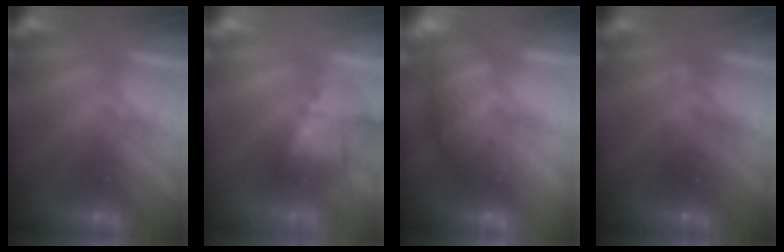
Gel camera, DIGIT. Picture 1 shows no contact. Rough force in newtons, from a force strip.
{"total": 2.8}
{"total": 7.6}
{"total": 2.8}